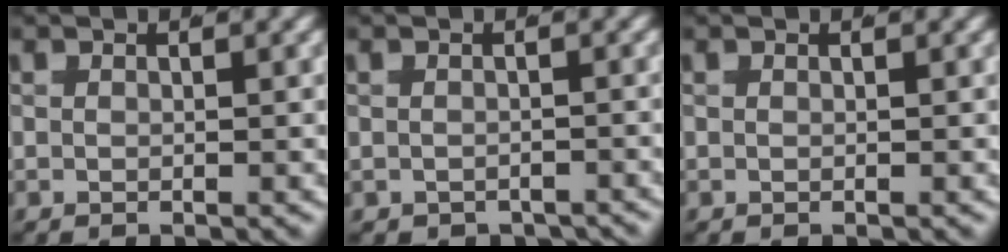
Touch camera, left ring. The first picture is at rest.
{"total": 2.8, "force": [-2.0, 1.9, 0.5], "torque": [-0.009, -0.017, -0.029]}
{"total": 0.0}